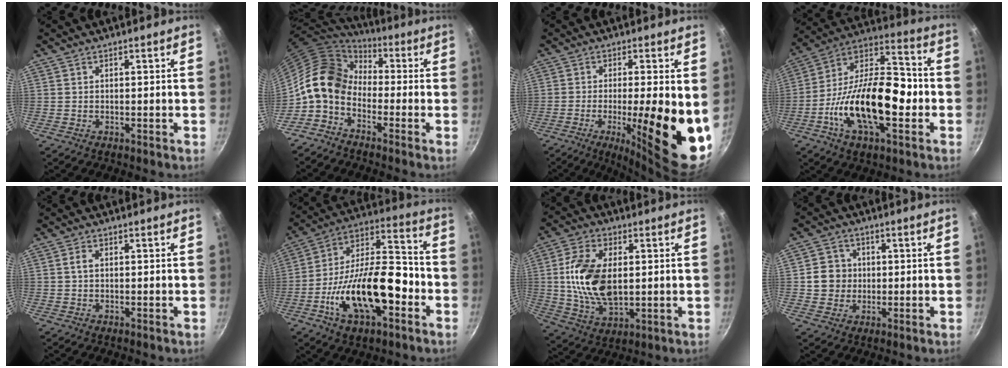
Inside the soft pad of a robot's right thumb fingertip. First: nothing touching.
{"total": 10.9, "force": [-1.8, 8.0, 7.1], "torque": [-0.104, 0.038, -0.057]}
{"total": 17.9, "force": [-2.7, 4.4, 17.2], "torque": [-0.225, -0.022, -0.035]}
{"total": 23.3, "force": [-5.0, 11.4, 19.7], "torque": [-0.320, 0.042, -0.101]}
{"total": 1.4, "force": [0.2, 0.9, 1.1], "torque": [-0.021, 0.005, 0.003]}
{"total": 22.2, "force": [-7.2, 10.5, 18.2], "torque": [-0.289, 0.050, -0.129]}
{"total": 15.2, "force": [1.4, 9.0, 12.2], "torque": [-0.214, -0.003, 0.028]}
{"total": 6.0, "force": [0.2, 5.7, 1.9], "torque": [-0.002, 0.009, -0.004]}